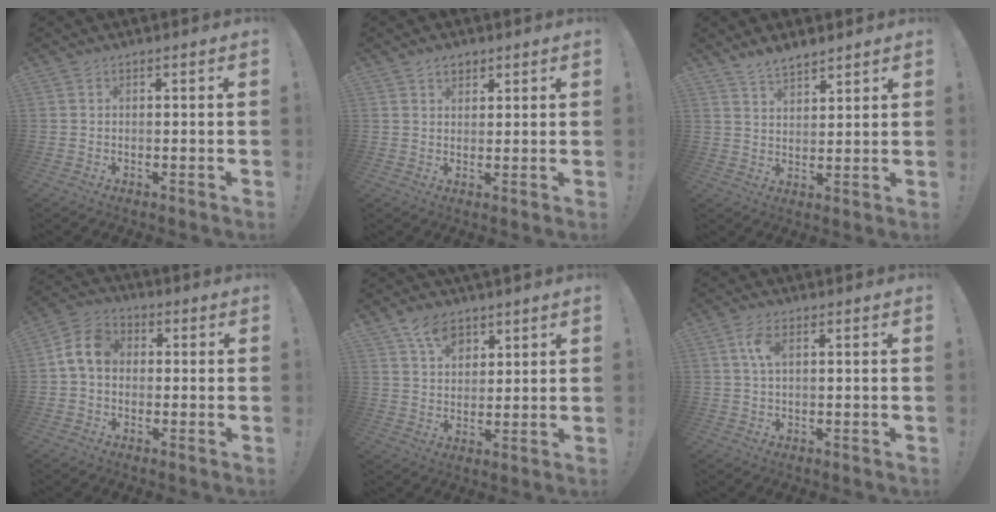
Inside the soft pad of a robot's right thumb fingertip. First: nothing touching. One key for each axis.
{"total": 3.0, "fx": 2.0, "fy": 2.0, "fz": 1.0, "tx": -0.006, "ty": -0.010, "tz": 0.035}
{"total": 5.8, "fx": 5.2, "fy": 1.9, "fz": 1.9, "tx": -0.029, "ty": -0.032, "tz": 0.096}
{"total": 8.6, "fx": 0.8, "fy": 6.6, "fz": 5.5, "tx": -0.106, "ty": 0.021, "tz": 0.022}
{"total": 8.7, "fx": 6.0, "fy": 4.9, "fz": 3.8, "tx": -0.068, "ty": -0.029, "tz": 0.115}
{"total": 4.8, "fx": 1.4, "fy": 2.0, "fz": 4.2, "tx": -0.070, "ty": 0.000, "tz": 0.022}